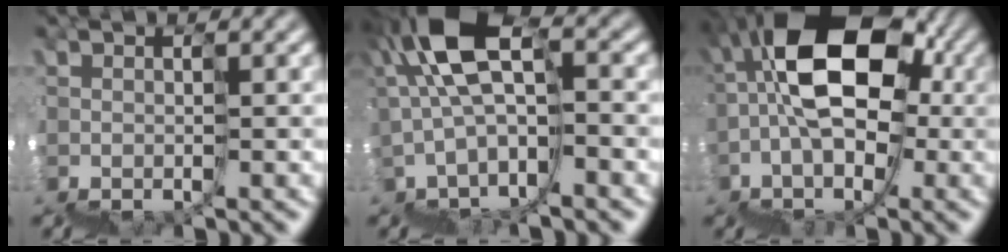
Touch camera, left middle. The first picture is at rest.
{"total": 6.2, "force": [2.1, 3.0, 4.9], "torque": [-0.104, 0.038, 0.029]}
{"total": 9.0, "force": [2.0, 6.1, 6.4], "torque": [-0.070, 0.049, 0.005]}